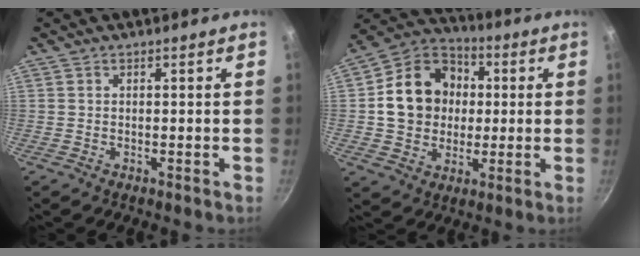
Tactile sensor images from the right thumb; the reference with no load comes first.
{"total": 15.8, "force": [1.3, 13.3, 8.4], "torque": [-0.113, 0.026, 0.016]}